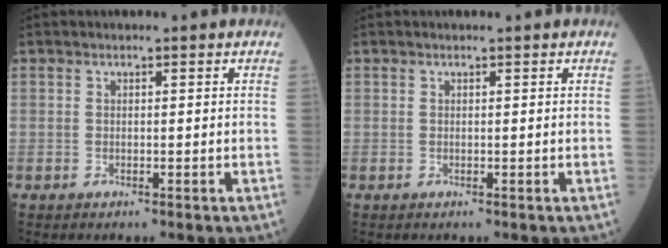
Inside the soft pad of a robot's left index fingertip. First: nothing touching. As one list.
[{"total": 0.0}]